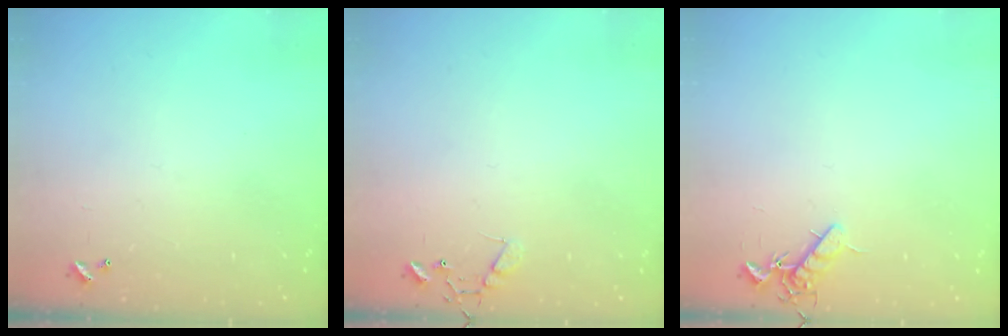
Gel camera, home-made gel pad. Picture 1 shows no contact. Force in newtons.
{"total": 6.8, "press": 6.8, "slide": 0.5}
{"total": 7.7, "press": 7.7, "slide": 1.1}